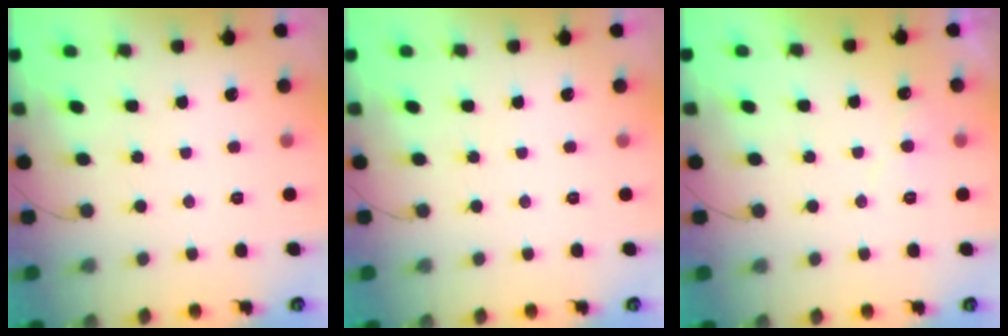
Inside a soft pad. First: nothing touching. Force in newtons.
{"total": 0.0}
{"total": 6.0, "press": 6.0, "slide": 0.6}